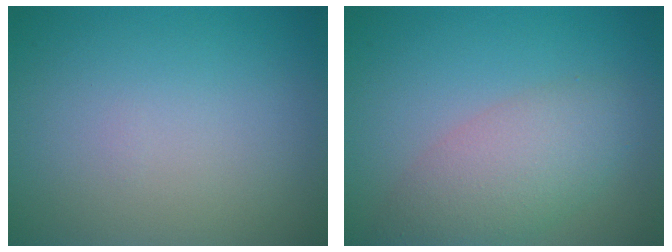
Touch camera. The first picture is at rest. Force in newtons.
{"total": 4.7, "press": 4.7, "slide": 0.4}